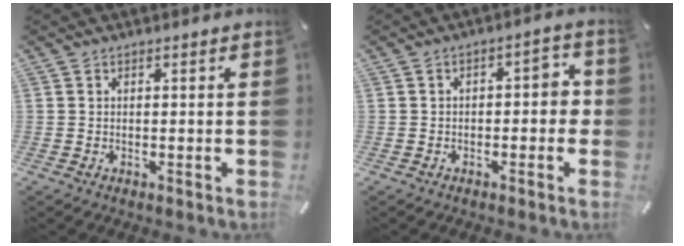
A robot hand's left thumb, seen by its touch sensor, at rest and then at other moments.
{"total": 4.6, "force": [-1.3, 2.6, 3.6], "torque": [-0.047, 0.014, -0.031]}